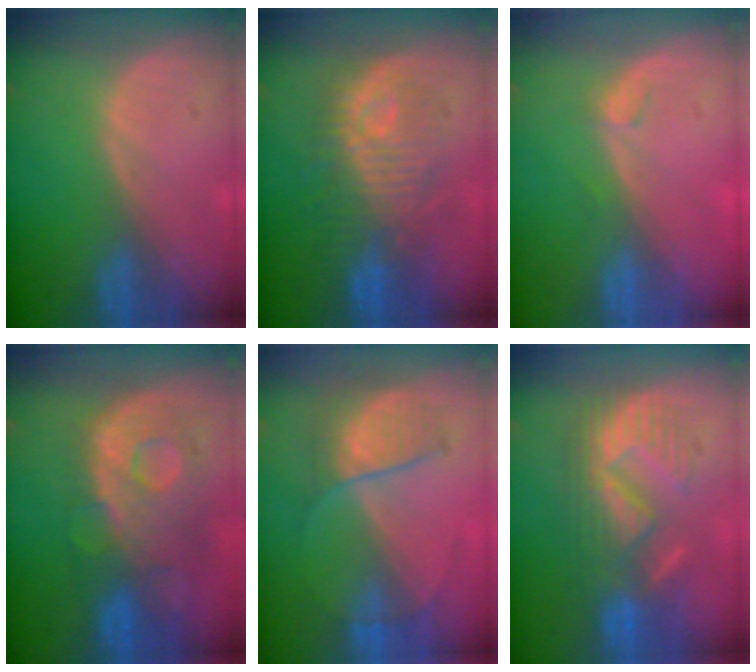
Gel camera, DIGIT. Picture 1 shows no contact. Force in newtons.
{"total": 9.9, "press": 9.9, "slide": 0.2}
{"total": 1.3, "press": 1.1, "slide": 0.5}
{"total": 11.3, "press": 9.7, "slide": 5.7}
{"total": 5.9, "press": 5.8, "slide": 1.0}
{"total": 8.6, "press": 8.5, "slide": 1.4}